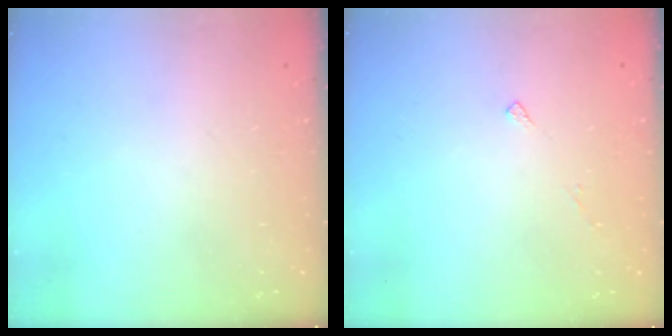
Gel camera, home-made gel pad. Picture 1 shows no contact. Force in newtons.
{"total": 4.3, "press": 4.3, "slide": 0.4}